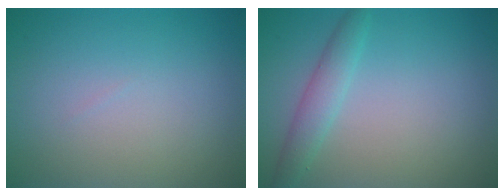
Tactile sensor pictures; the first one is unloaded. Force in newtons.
{"total": 2.2, "press": 2.2, "slide": 0.0}